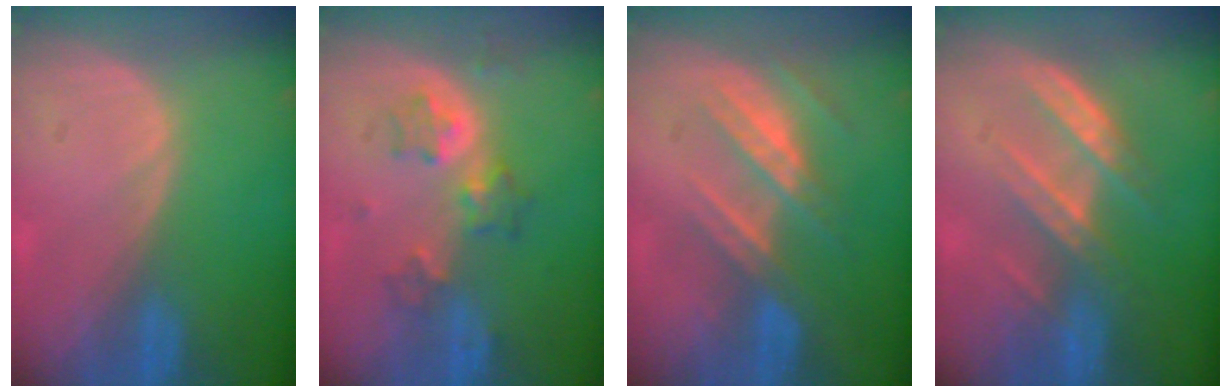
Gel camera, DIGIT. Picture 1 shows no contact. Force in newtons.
{"total": 5.4, "press": 5.1, "slide": 1.5}
{"total": 7.2, "press": 6.6, "slide": 2.9}
{"total": 7.1, "press": 6.5, "slide": 3.0}